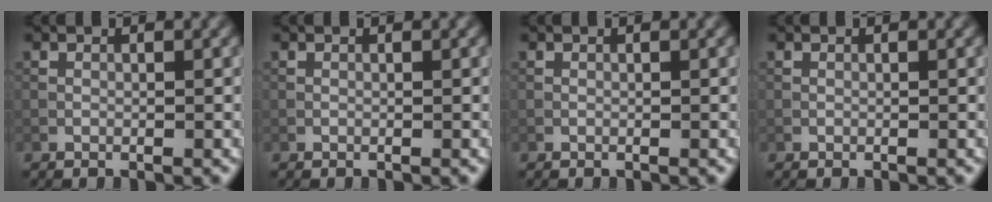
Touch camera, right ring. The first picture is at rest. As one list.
[{"total": 0.0}, {"total": 0.0}, {"total": 0.0}]